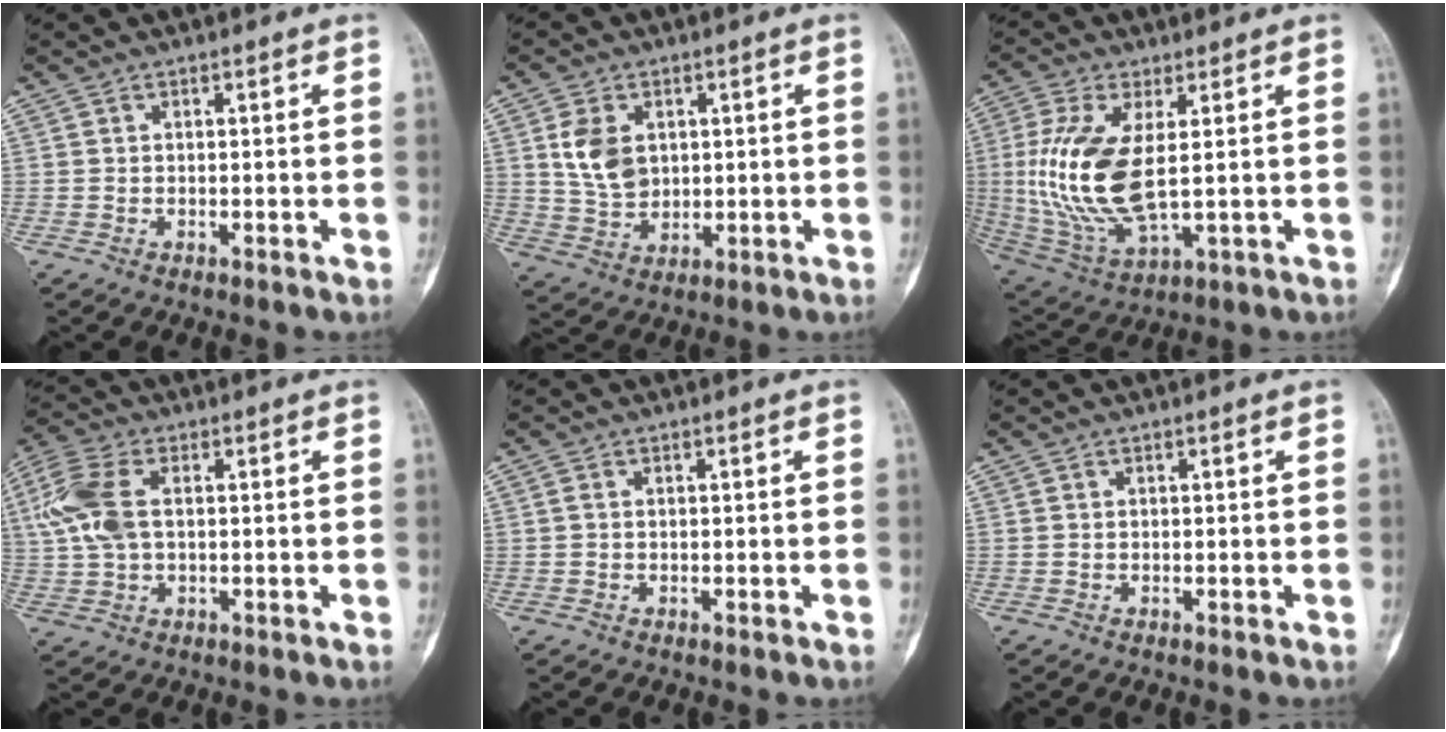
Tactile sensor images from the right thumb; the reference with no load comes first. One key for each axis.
{"total": 8.0, "fx": 2.0, "fy": 5.8, "fz": 5.2, "tx": -0.080, "ty": -0.009, "tz": 0.047}
{"total": 16.2, "fx": 1.1, "fy": 6.8, "fz": 14.6, "tx": -0.319, "ty": -0.016, "tz": 0.034}
{"total": 10.5, "fx": 1.7, "fy": 6.2, "fz": 8.3, "tx": -0.203, "ty": 0.015, "tz": 0.034}
{"total": 0.7, "fx": 0.2, "fy": 0.4, "fz": 0.5, "tx": -0.015, "ty": 0.002, "tz": 0.004}
{"total": 0.0}